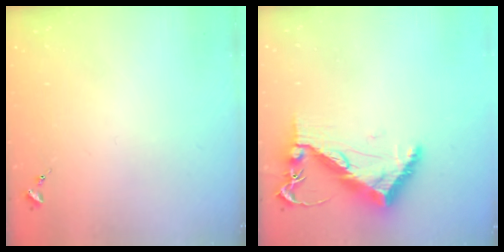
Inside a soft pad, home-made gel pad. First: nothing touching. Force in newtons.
{"total": 10.7, "press": 10.6, "slide": 1.3}